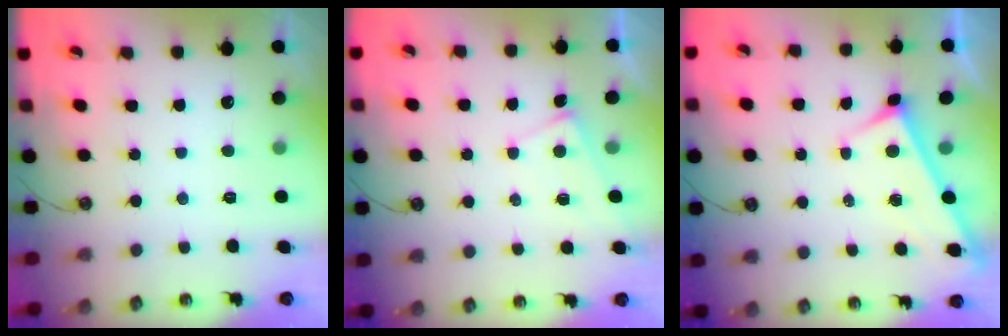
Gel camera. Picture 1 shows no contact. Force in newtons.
{"total": 2.8, "press": 2.8, "slide": 0.1}
{"total": 3.2, "press": 3.2, "slide": 0.3}